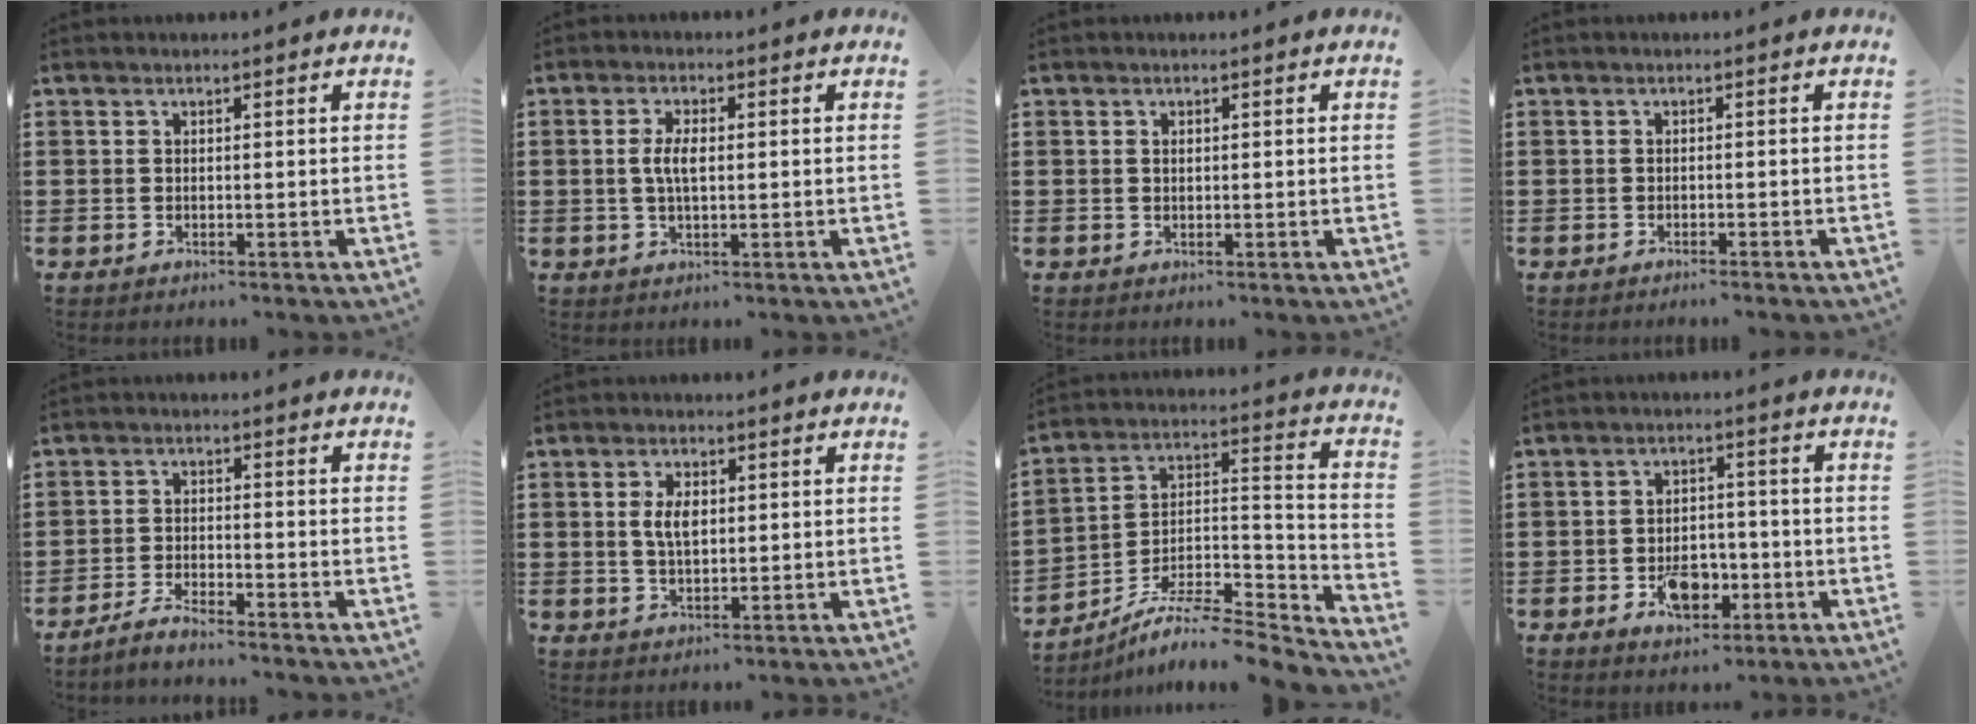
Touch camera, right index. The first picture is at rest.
{"total": 3.8, "force": [0.2, 1.4, 3.5], "torque": [-0.076, 0.001, -0.001]}
{"total": 0.5, "force": [0.1, 0.3, 0.4], "torque": [-0.010, 0.000, 0.002]}
{"total": 0.8, "force": [-0.7, -0.2, 0.2], "torque": [-0.004, -0.001, -0.015]}
{"total": 2.8, "force": [-2.7, -0.2, 0.7], "torque": [-0.020, 0.003, -0.057]}
{"total": 4.1, "force": [0.6, 2.1, 3.5], "torque": [-0.063, 0.007, 0.007]}
{"total": 7.4, "force": [-6.3, 2.0, 3.1], "torque": [-0.056, 0.003, -0.124]}
{"total": 6.4, "force": [-2.5, 3.9, 4.5], "torque": [-0.067, 0.001, -0.044]}